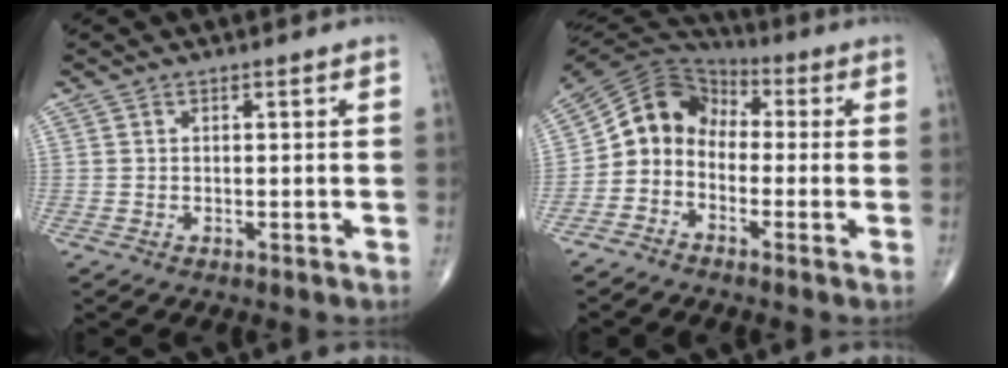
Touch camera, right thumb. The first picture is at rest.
{"total": 9.5, "force": [-2.2, 7.9, 4.8], "torque": [-0.071, 0.064, -0.061]}